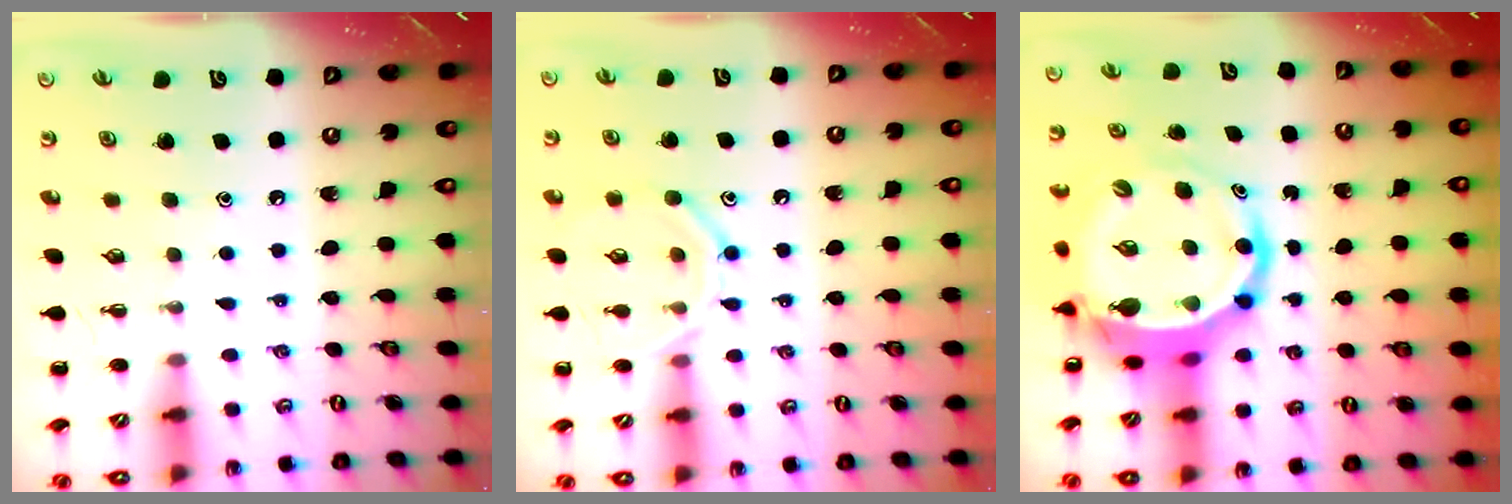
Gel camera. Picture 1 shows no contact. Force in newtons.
{"total": 11.3, "press": 11.3, "slide": 1.1}
{"total": 9.8, "press": 9.4, "slide": 2.8}